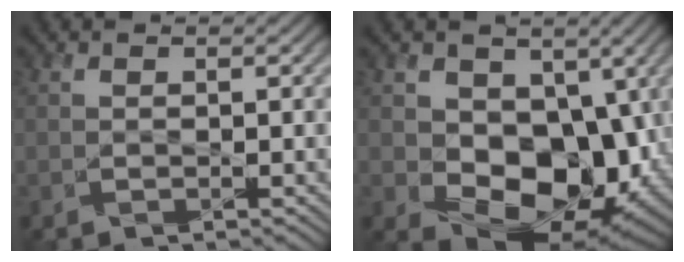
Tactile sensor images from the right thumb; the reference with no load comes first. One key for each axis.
{"total": 12.1, "fx": -0.3, "fy": 8.7, "fz": 8.4, "tx": -0.145, "ty": -0.030, "tz": -0.005}